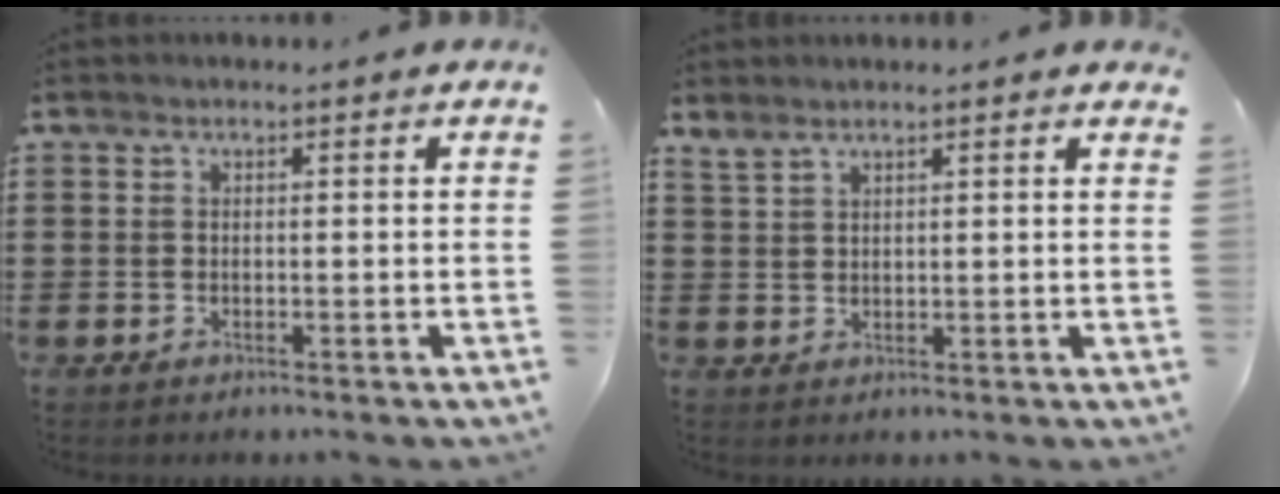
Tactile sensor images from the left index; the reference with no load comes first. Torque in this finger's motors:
{"motor_torque": [-0.11, -0.33, 0.00, 0.04]}